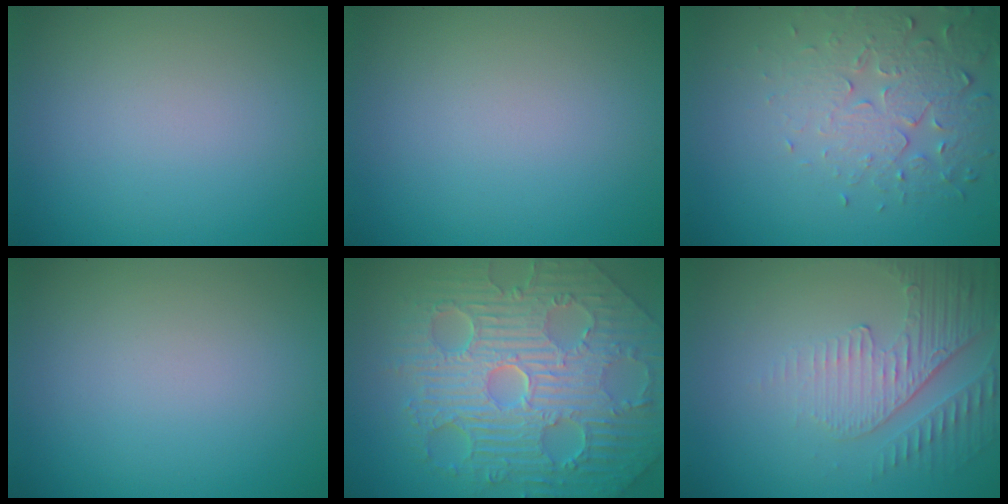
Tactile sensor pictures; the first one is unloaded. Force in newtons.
{"total": 0.0}
{"total": 4.1, "press": 3.9, "slide": 1.2}
{"total": 0.0}
{"total": 11.5, "press": 7.5, "slide": 8.8}
{"total": 5.0, "press": 3.2, "slide": 3.8}